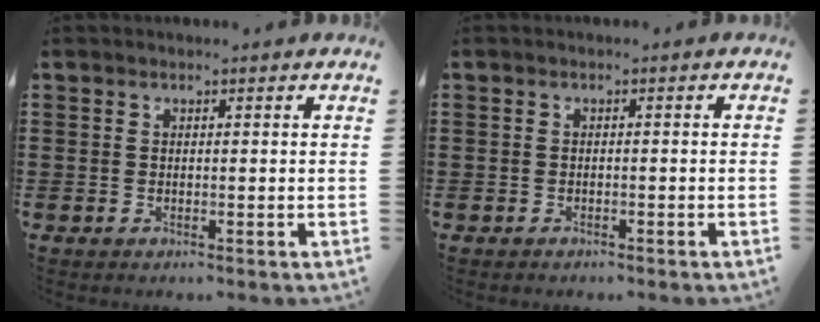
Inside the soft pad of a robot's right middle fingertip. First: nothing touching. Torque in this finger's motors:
{"motor_torque": [-0.64, 0.43, -0.25, -0.04]}